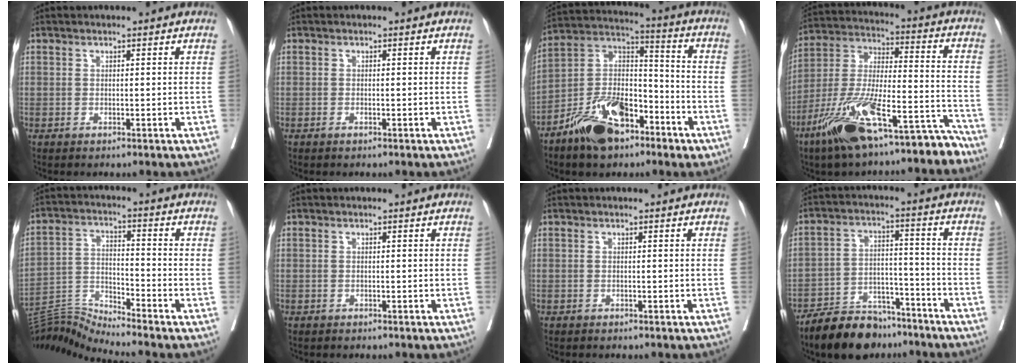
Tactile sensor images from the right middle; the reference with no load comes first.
{"total": 0.6, "force": [-0.4, 0.2, 0.4], "torque": [-0.008, 0.000, -0.005]}
{"total": 14.5, "force": [-8.5, 6.9, 9.5], "torque": [-0.181, 0.016, -0.151]}
{"total": 19.3, "force": [-13.9, 4.3, 12.7], "torque": [-0.236, 0.007, -0.246]}
{"total": 8.0, "force": [-7.3, -3.0, -0.6], "torque": [-0.006, 0.010, -0.139]}
{"total": 0.0}
{"total": 0.0}
{"total": 11.0, "force": [-9.5, 4.3, 3.6], "torque": [-0.058, 0.011, -0.162]}